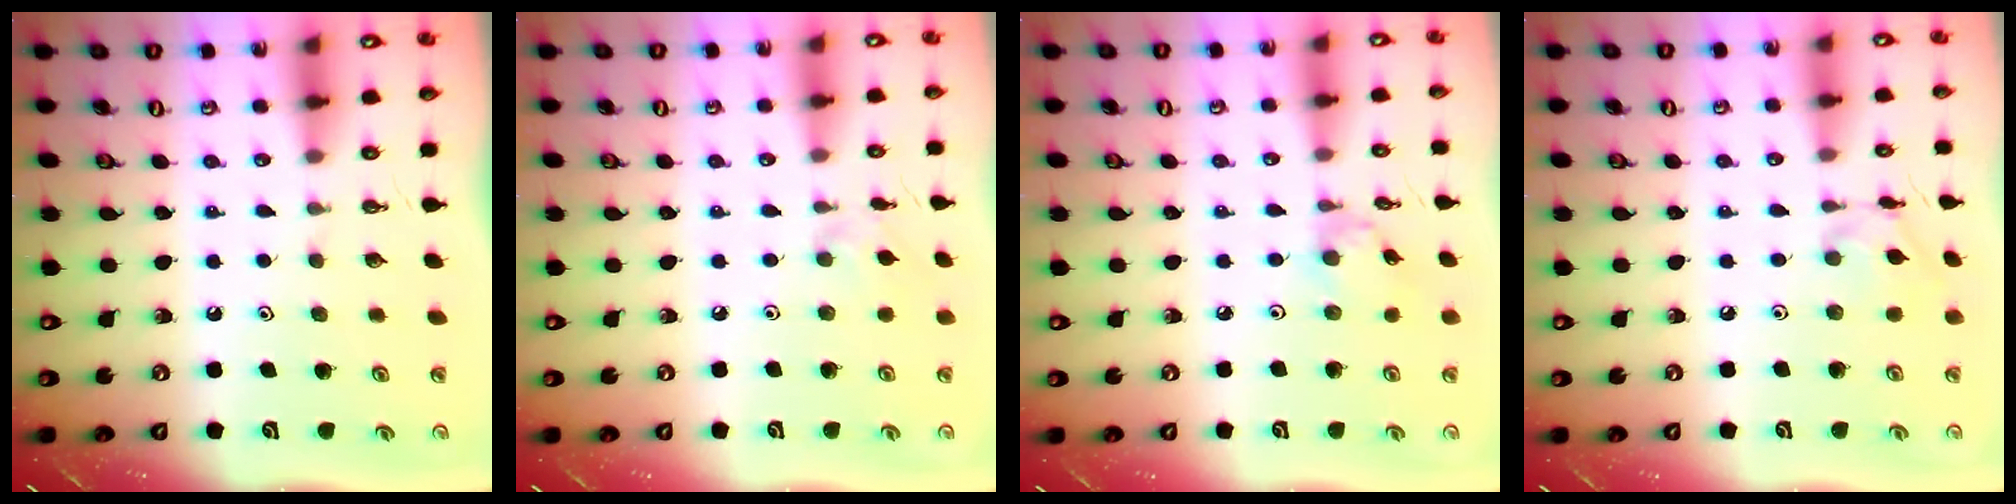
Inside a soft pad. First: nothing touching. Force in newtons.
{"total": 1.8, "press": 1.7, "slide": 0.5}
{"total": 1.8, "press": 1.7, "slide": 0.1}
{"total": 6.9, "press": 6.8, "slide": 0.4}